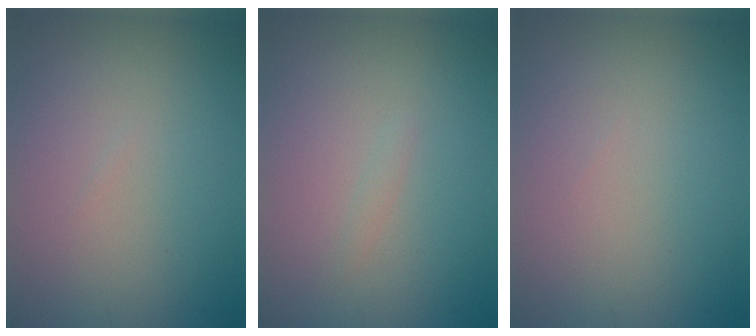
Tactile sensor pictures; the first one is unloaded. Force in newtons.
{"total": 0.5, "press": 0.5, "slide": 0.1}
{"total": 0.0}